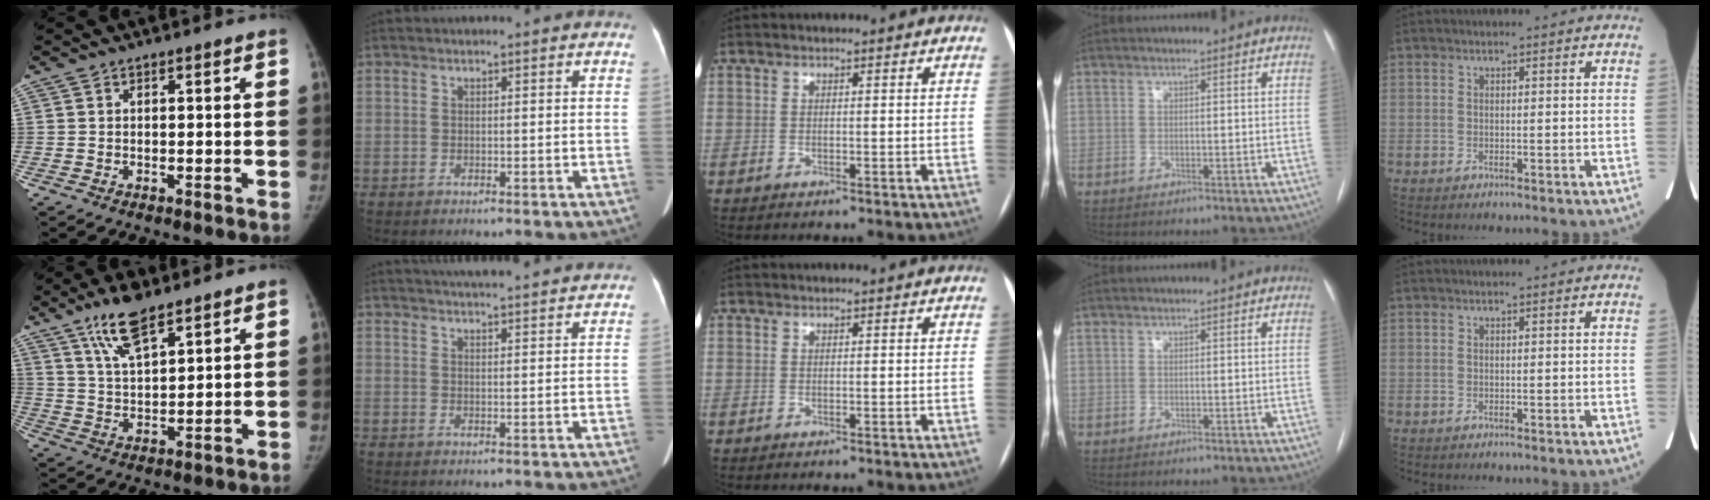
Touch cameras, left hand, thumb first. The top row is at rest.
{"thumb": {"total": 9.9, "force": [6.8, 3.3, 6.4], "torque": [-0.105, -0.034, 0.129]}, "index": {"total": 12.6, "force": [11.6, 1.0, 4.7], "torque": [-0.073, 0.024, 0.146]}}